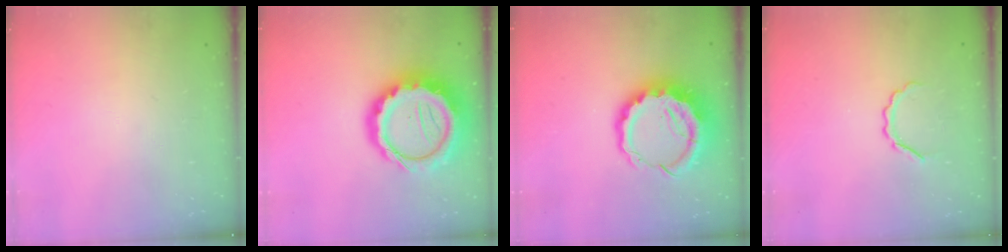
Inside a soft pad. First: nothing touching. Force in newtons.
{"total": 18.9, "press": 18.5, "slide": 4.1}
{"total": 11.4, "press": 11.0, "slide": 2.8}
{"total": 3.6, "press": 3.6, "slide": 0.6}